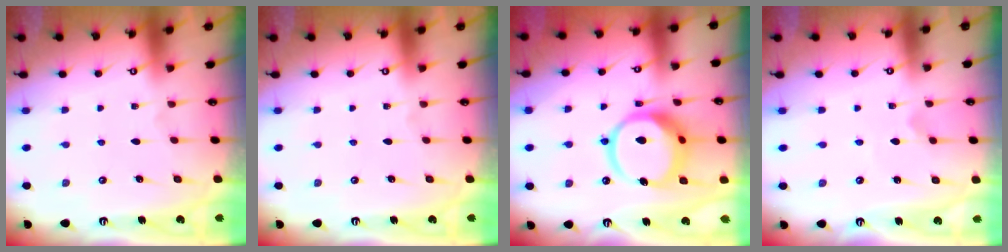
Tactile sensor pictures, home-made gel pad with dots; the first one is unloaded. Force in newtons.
{"total": 0.0}
{"total": 15.9, "press": 15.8, "slide": 1.9}
{"total": 1.7, "press": 1.6, "slide": 0.2}